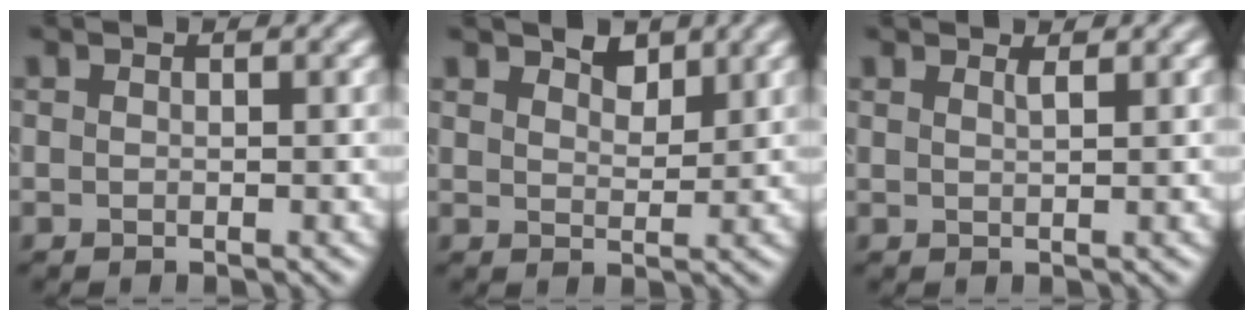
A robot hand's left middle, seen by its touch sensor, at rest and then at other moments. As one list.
[{"total": 2.7, "force": [2.3, 1.0, 0.9], "torque": [-0.010, 0.009, 0.027]}, {"total": 0.8, "force": [0.8, 0.0, 0.2], "torque": [0.001, 0.006, 0.014]}]